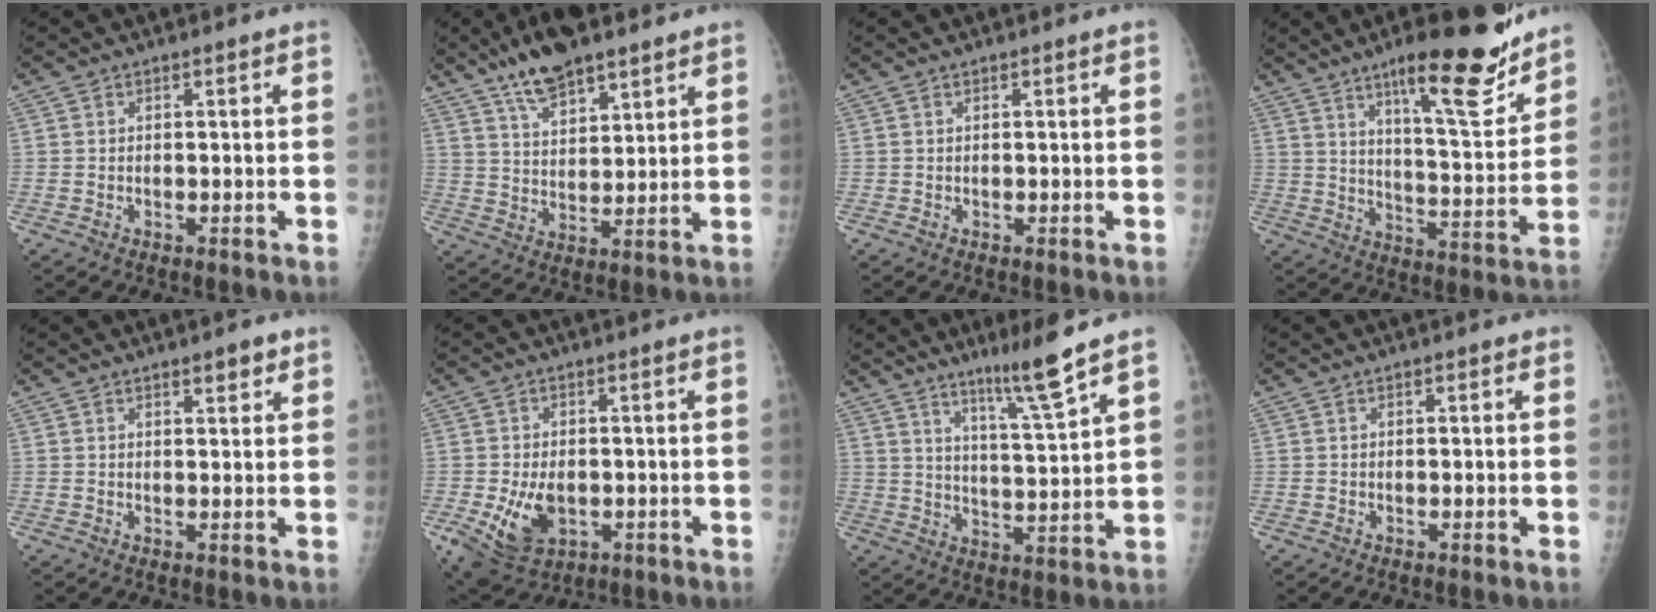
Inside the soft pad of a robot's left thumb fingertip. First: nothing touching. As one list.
[{"total": 11.0, "force": [8.0, 4.1, 6.3], "torque": [-0.090, -0.033, 0.145]}, {"total": 0.0}, {"total": 18.0, "force": [12.4, 3.9, 12.4], "torque": [-0.149, -0.081, 0.193]}, {"total": 2.3, "force": [1.7, 0.6, 1.4], "torque": [-0.008, -0.007, 0.022]}, {"total": 9.5, "force": [-2.4, 6.5, 6.6], "torque": [-0.114, 0.000, -0.024]}, {"total": 9.3, "force": [6.6, -0.6, 6.5], "torque": [-0.112, -0.054, 0.118]}, {"total": 0.7, "force": [0.3, 0.3, 0.5], "torque": [-0.001, 0.002, 0.001]}]